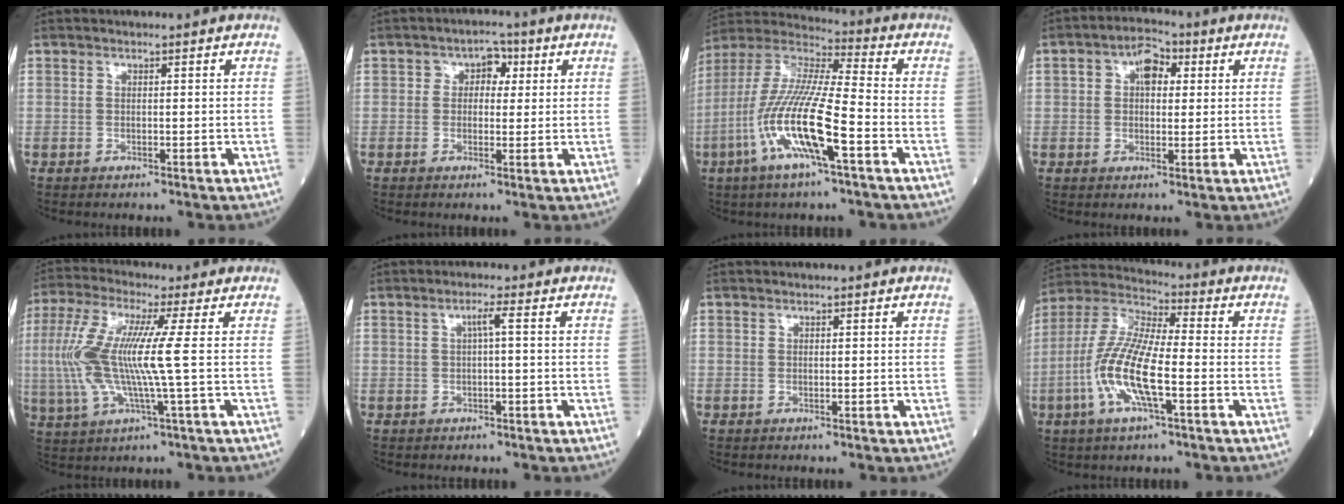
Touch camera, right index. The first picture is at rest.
{"total": 3.7, "force": [1.0, 2.6, 2.4], "torque": [-0.028, 0.017, 0.012]}
{"total": 16.2, "force": [-5.8, 1.6, 15.0], "torque": [-0.320, -0.012, -0.116]}
{"total": 5.5, "force": [1.5, 3.3, 4.2], "torque": [-0.071, 0.024, 0.021]}
{"total": 12.3, "force": [0.3, 0.5, 12.3], "torque": [-0.279, 0.006, -0.002]}
{"total": 1.7, "force": [0.1, -0.2, 1.7], "torque": [-0.031, 0.004, 0.002]}
{"total": 0.0}
{"total": 13.0, "force": [-3.5, 2.4, 12.3], "torque": [-0.263, 0.000, -0.073]}